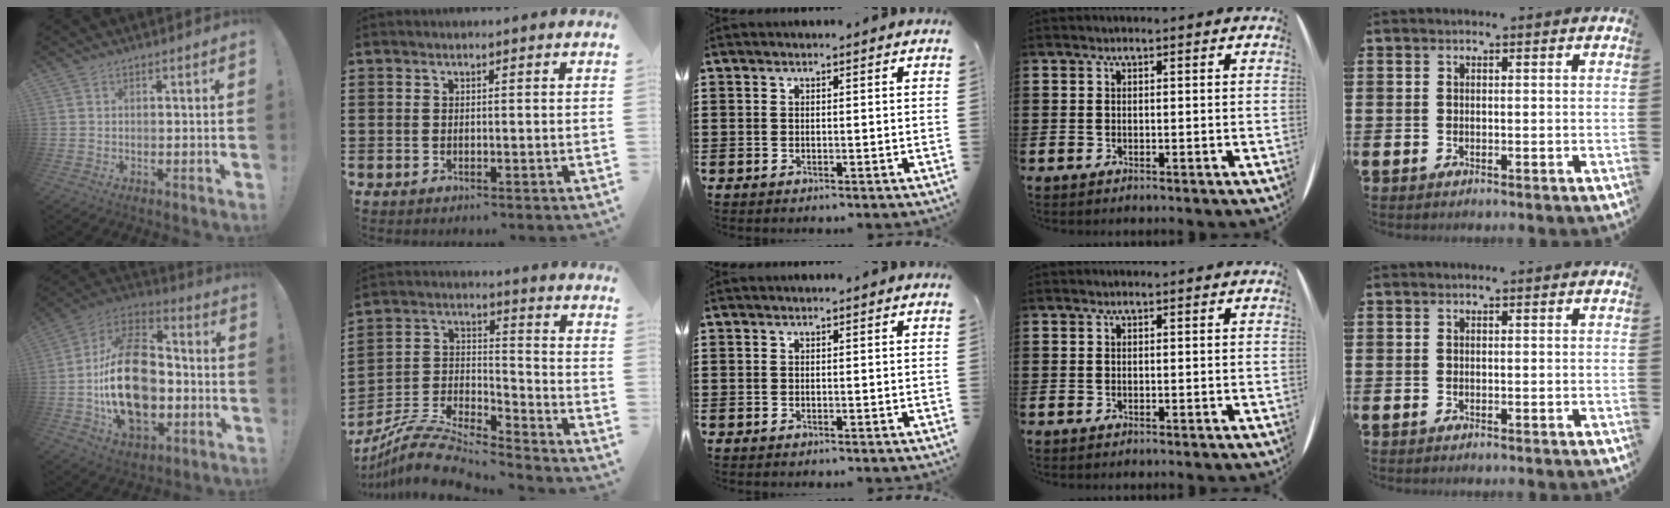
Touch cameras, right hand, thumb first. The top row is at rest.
{"thumb": {"total": 26.7, "force": [-3.8, 17.3, 20.0], "torque": [-0.356, 0.030, -0.050]}, "index": {"total": 8.9, "force": [-8.3, 1.1, 2.9], "torque": [-0.066, 0.004, -0.170]}}